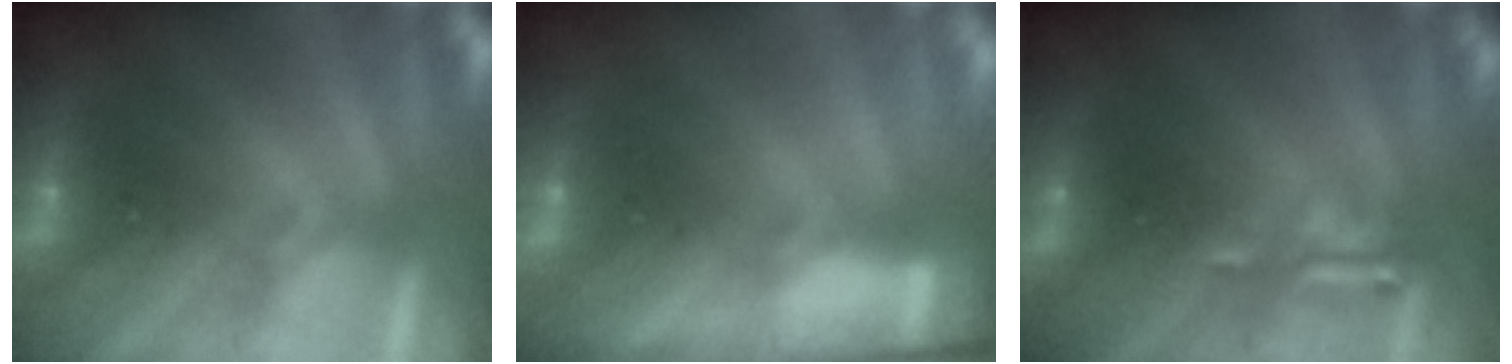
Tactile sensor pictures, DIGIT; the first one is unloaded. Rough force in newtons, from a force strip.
{"total": 11.5}
{"total": 3.8}